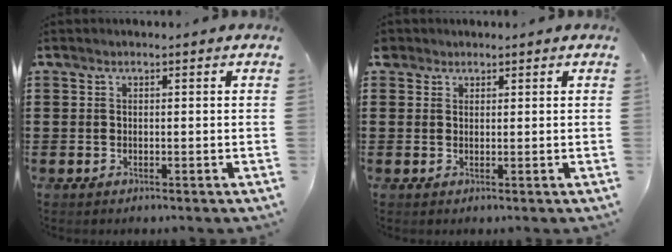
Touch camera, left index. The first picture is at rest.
{"total": 1.6, "force": [1.2, 1.0, 0.1], "torque": [-0.007, 0.006, 0.024]}